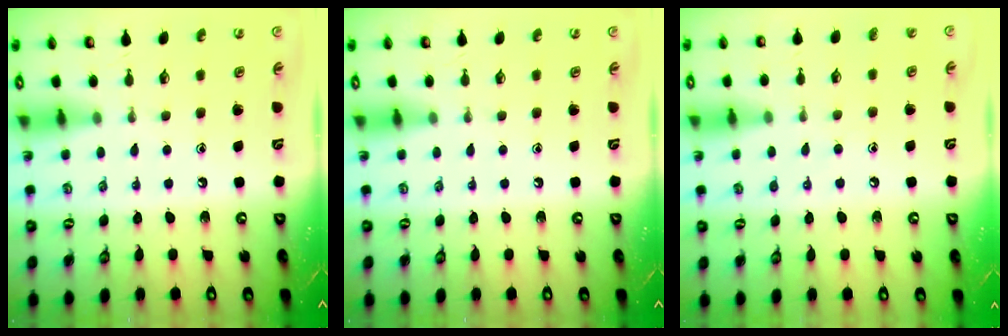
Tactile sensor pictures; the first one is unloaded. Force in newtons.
{"total": 0.0}
{"total": 6.5, "press": 6.4, "slide": 0.8}